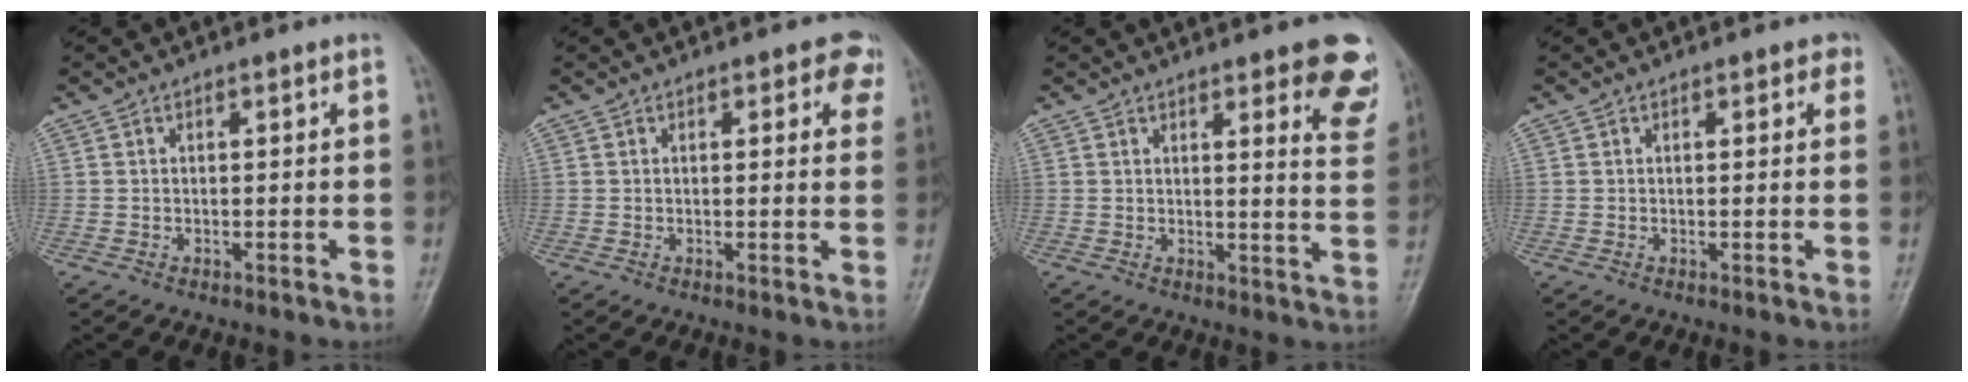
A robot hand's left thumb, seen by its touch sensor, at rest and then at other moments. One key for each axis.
{"total": 4.1, "fx": 2.1, "fy": 2.1, "fz": 2.8, "tx": -0.001, "ty": -0.005, "tz": 0.015}
{"total": 11.9, "fx": 7.1, "fy": 3.3, "fz": 9.0, "tx": -0.071, "ty": -0.037, "tz": 0.073}
{"total": 1.7, "fx": 0.9, "fy": 0.9, "fz": 1.2, "tx": -0.002, "ty": 0.000, "tz": 0.007}